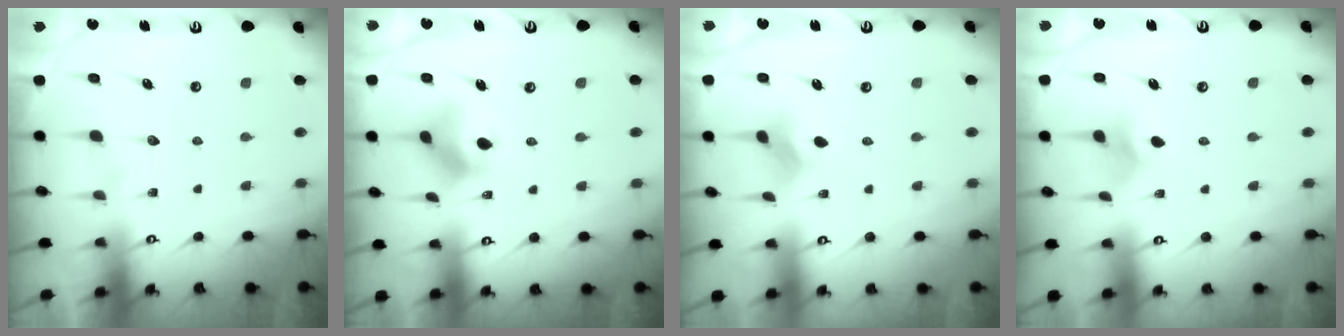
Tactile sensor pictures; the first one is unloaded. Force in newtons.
{"total": 7.5, "press": 7.0, "slide": 2.6}
{"total": 1.7, "press": 1.7, "slide": 0.4}
{"total": 3.3, "press": 3.2, "slide": 0.9}